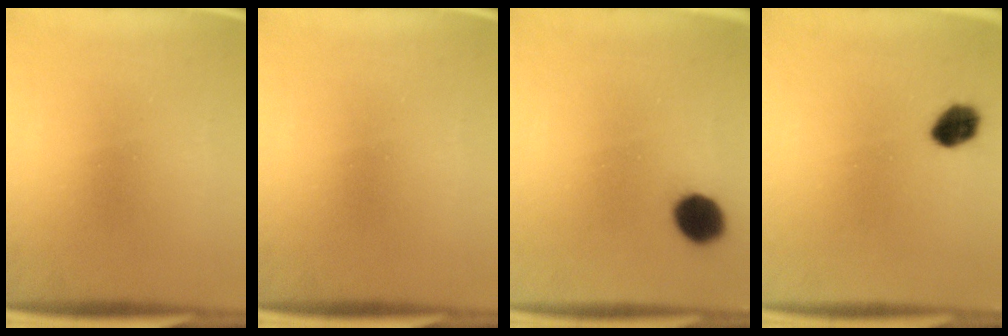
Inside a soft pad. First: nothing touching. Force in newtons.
{"total": 0.0}
{"total": 7.3}
{"total": 5.5}